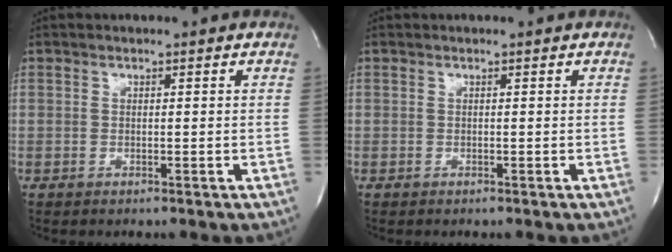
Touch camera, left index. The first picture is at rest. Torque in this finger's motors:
{"motor_torque": [-0.27, 0.15, 0.03, 0.02]}